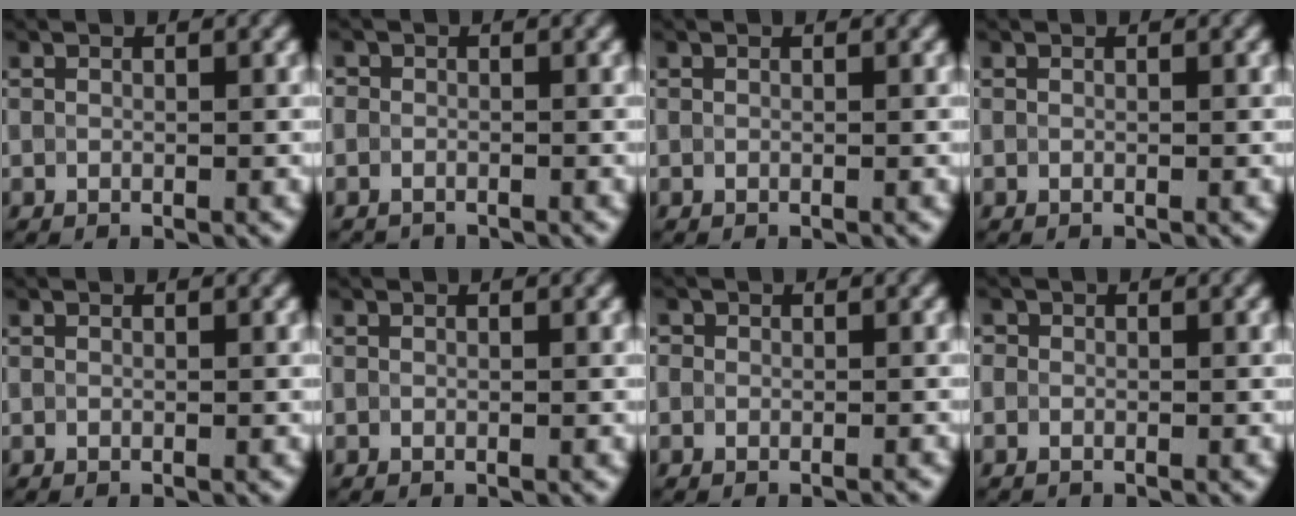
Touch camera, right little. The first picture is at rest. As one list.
[{"total": 1.4, "force": [-1.1, 0.9, -0.2], "torque": [0.019, -0.004, -0.024]}, {"total": 0.0}, {"total": 0.0}, {"total": 0.0}, {"total": 0.0}, {"total": 0.9, "force": [-0.1, 0.9, -0.1], "torque": [0.016, -0.002, -0.003]}, {"total": 0.9, "force": [-0.3, 0.8, -0.2], "torque": [0.015, -0.005, -0.010]}]